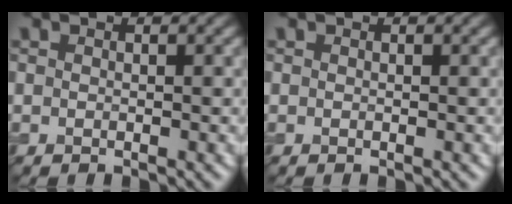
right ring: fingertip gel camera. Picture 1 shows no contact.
{"total": 0.0}